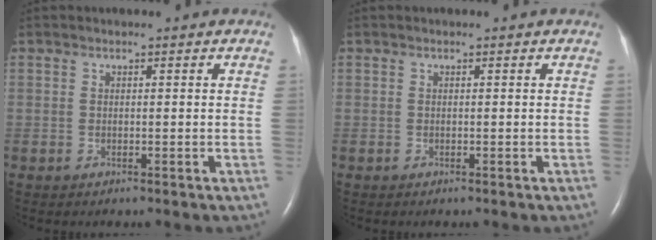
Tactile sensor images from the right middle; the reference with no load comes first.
{"total": 0.0}